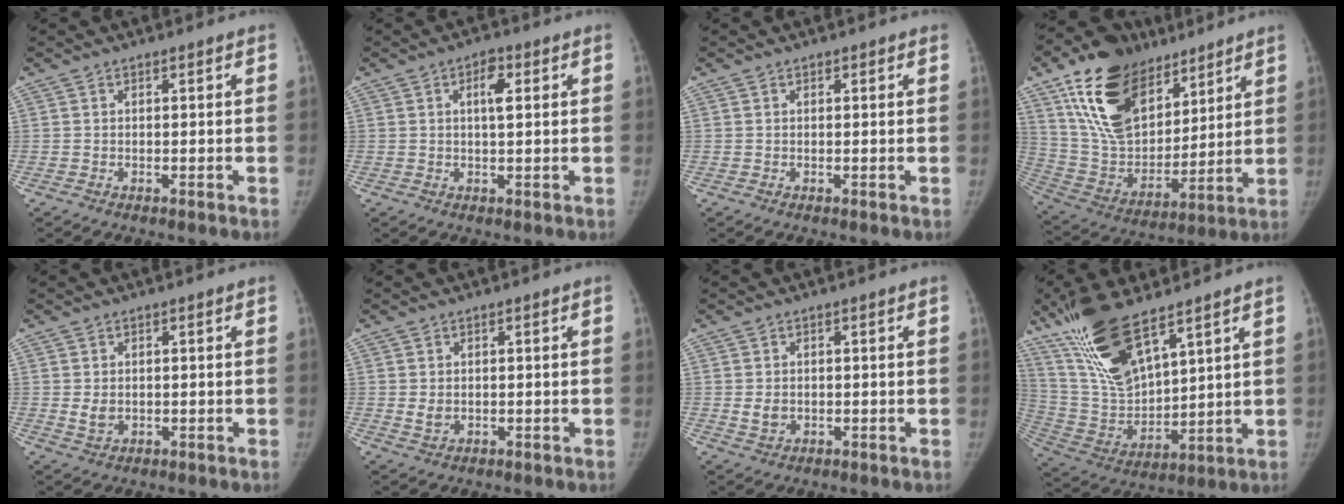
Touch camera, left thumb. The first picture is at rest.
{"total": 3.9, "force": [1.2, 1.8, 3.3], "torque": [-0.045, 0.001, 0.015]}
{"total": 0.5, "force": [0.3, 0.4, 0.0], "torque": [0.003, -0.002, 0.002]}
{"total": 24.7, "force": [14.2, 14.4, 14.2], "torque": [-0.219, -0.041, 0.259]}
{"total": 2.8, "force": [0.0, 2.1, 1.8], "torque": [-0.025, -0.004, 0.006]}
{"total": 2.2, "force": [0.0, 1.7, 1.4], "torque": [-0.019, -0.003, 0.004]}
{"total": 2.7, "force": [-0.1, 2.2, 1.7], "torque": [-0.023, -0.002, 0.003]}
{"total": 18.0, "force": [11.9, 5.9, 12.1], "torque": [-0.221, -0.052, 0.243]}